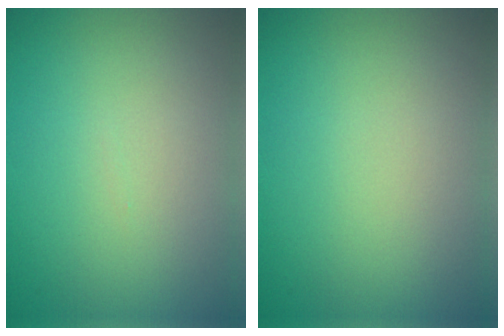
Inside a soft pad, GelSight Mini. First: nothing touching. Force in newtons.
{"total": 0.0}